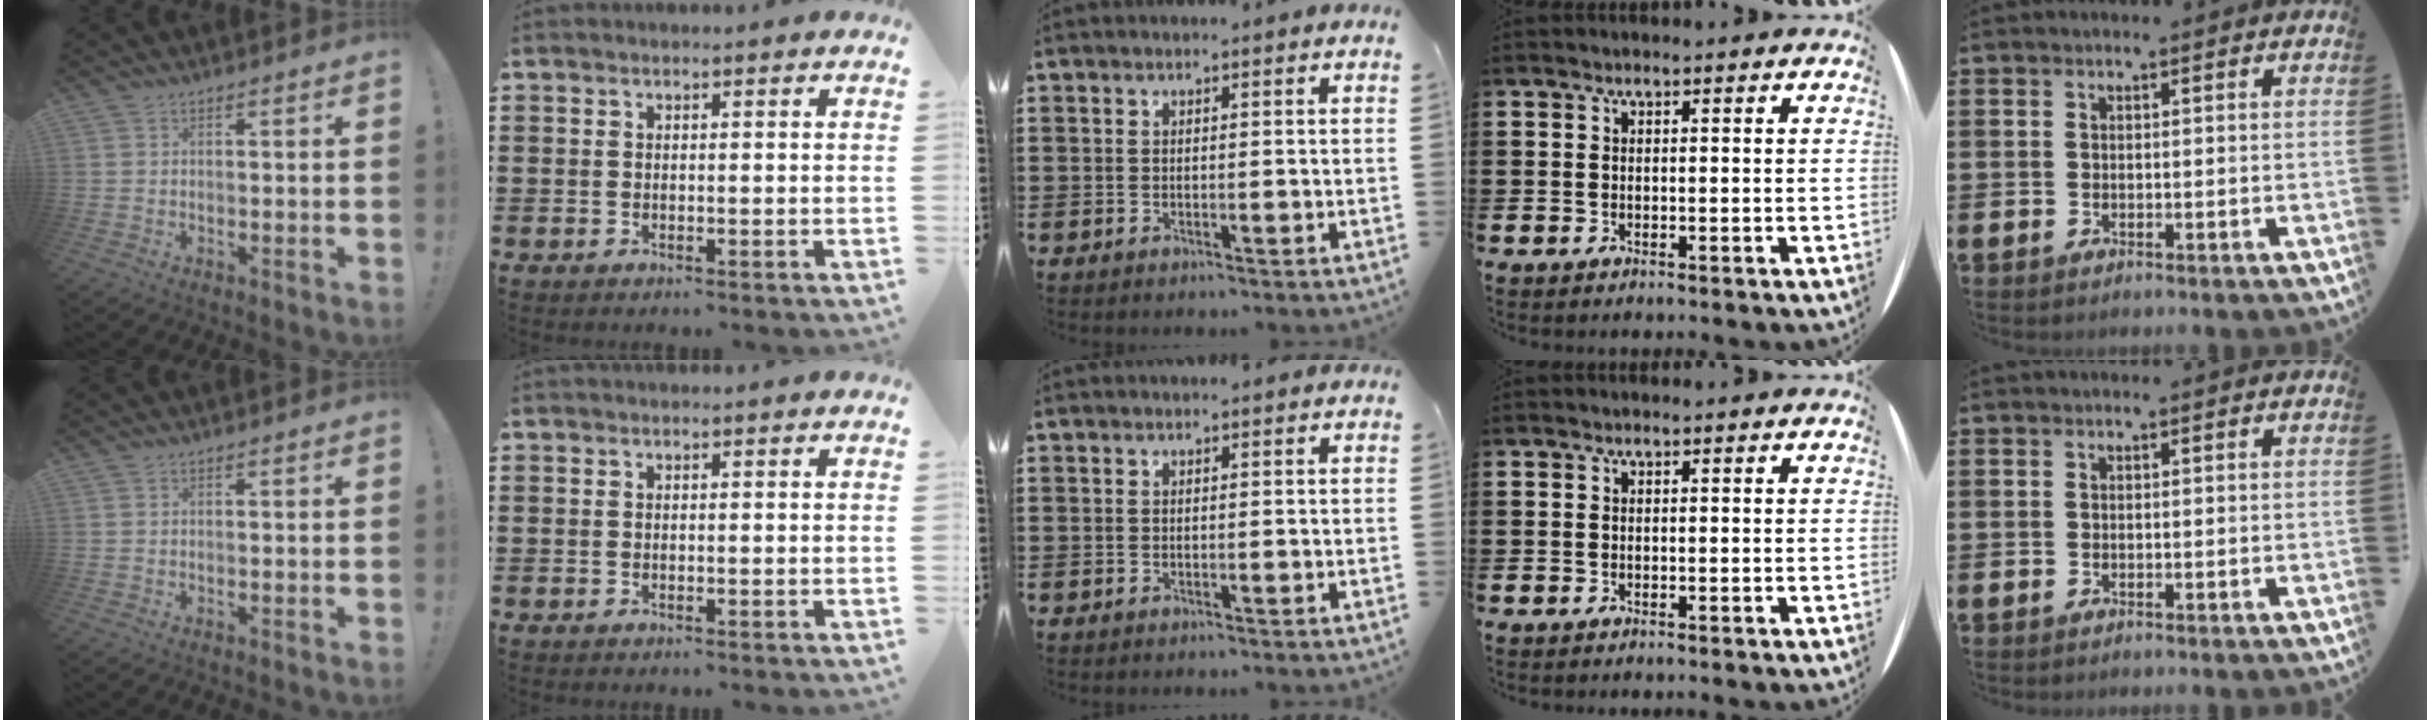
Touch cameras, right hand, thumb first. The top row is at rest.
{}